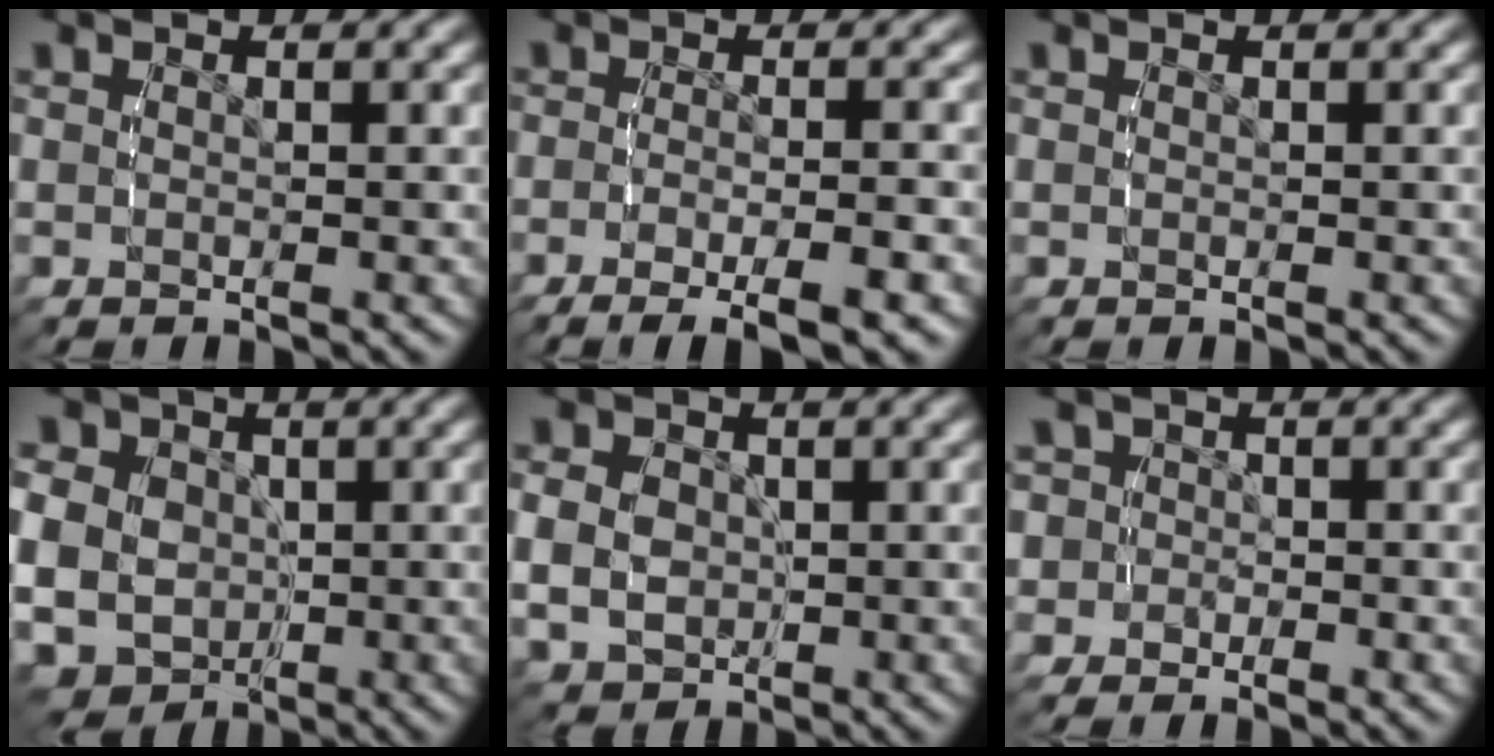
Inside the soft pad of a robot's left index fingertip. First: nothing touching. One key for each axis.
{"total": 7.0, "fx": -5.3, "fy": 2.0, "fz": 4.1, "tx": -0.070, "ty": -0.019, "tz": -0.070}
{"total": 0.0}
{"total": 13.6, "fx": -0.8, "fy": 12.3, "fz": 5.8, "tx": -0.137, "ty": -0.048, "tz": -0.011}
{"total": 4.9, "fx": 0.1, "fy": 4.2, "fz": 2.4, "tx": -0.052, "ty": -0.016, "tz": 0.011}
{"total": 4.6, "fx": -0.7, "fy": 4.5, "fz": 0.6, "tx": -0.032, "ty": -0.009, "tz": -0.022}